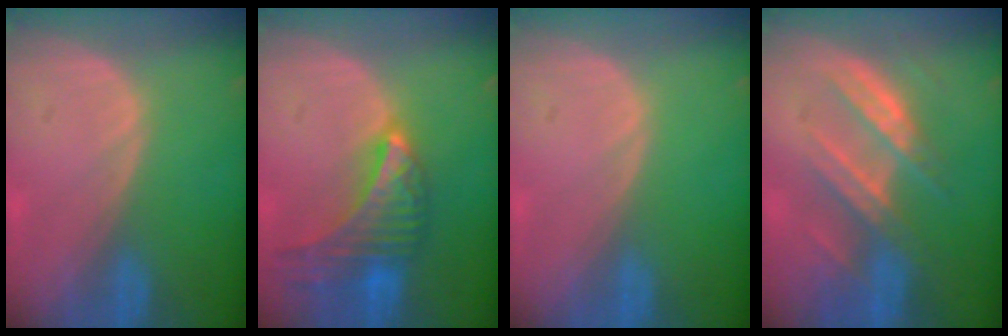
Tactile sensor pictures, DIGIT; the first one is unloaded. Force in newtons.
{"total": 9.3, "press": 8.3, "slide": 4.2}
{"total": 0.0}
{"total": 7.4, "press": 7.2, "slide": 1.9}